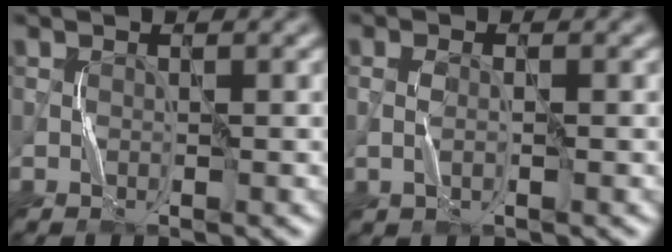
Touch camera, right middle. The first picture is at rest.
{"total": 1.4, "force": [-0.2, 0.5, 1.3], "torque": [-0.032, 0.002, -0.005]}